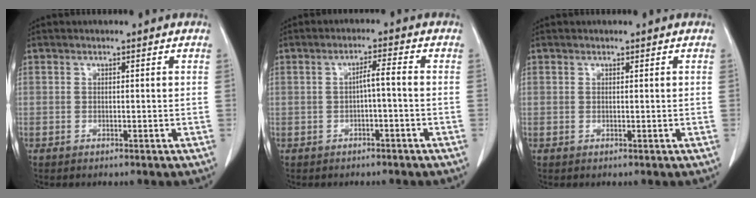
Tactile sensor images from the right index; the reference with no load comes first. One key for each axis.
{"total": 2.9, "fx": -0.5, "fy": 0.5, "fz": 2.8, "tx": -0.052, "ty": 0.010, "tz": -0.006}
{"total": 0.0}